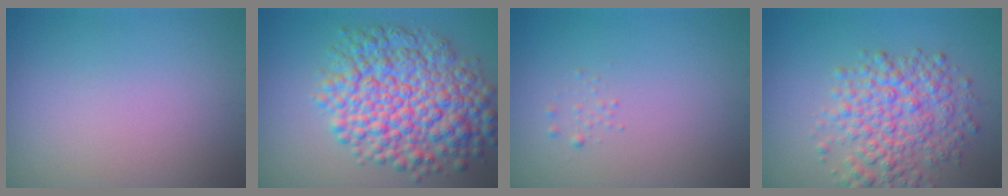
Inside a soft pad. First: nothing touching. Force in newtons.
{"total": 10.2, "press": 10.2, "slide": 0.2}
{"total": 0.6, "press": 0.6, "slide": 0.0}
{"total": 6.0, "press": 6.0, "slide": 0.2}